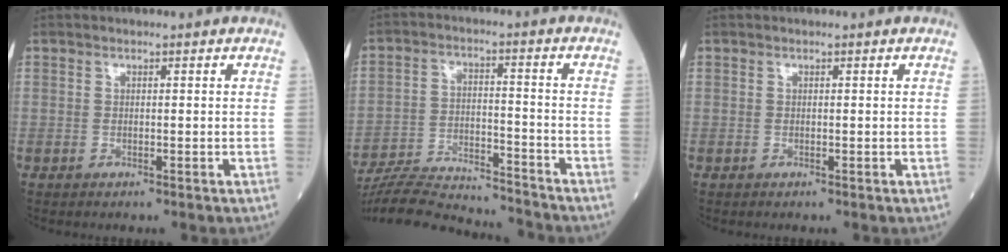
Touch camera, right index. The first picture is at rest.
{"total": 17.0, "force": [-16.4, 1.3, 4.4], "torque": [-0.091, -0.002, -0.255]}
{"total": 0.0}